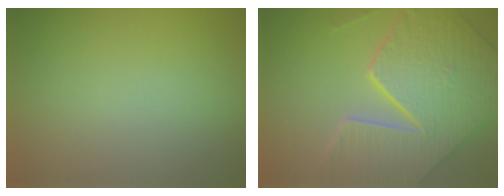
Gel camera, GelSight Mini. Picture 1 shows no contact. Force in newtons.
{"total": 9.7, "press": 6.8, "slide": 7.0}